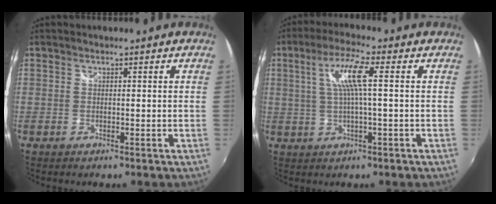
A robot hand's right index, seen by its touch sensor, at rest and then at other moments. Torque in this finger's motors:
{"motor_torque": [0.51, -0.17, 0.58, 0.15]}